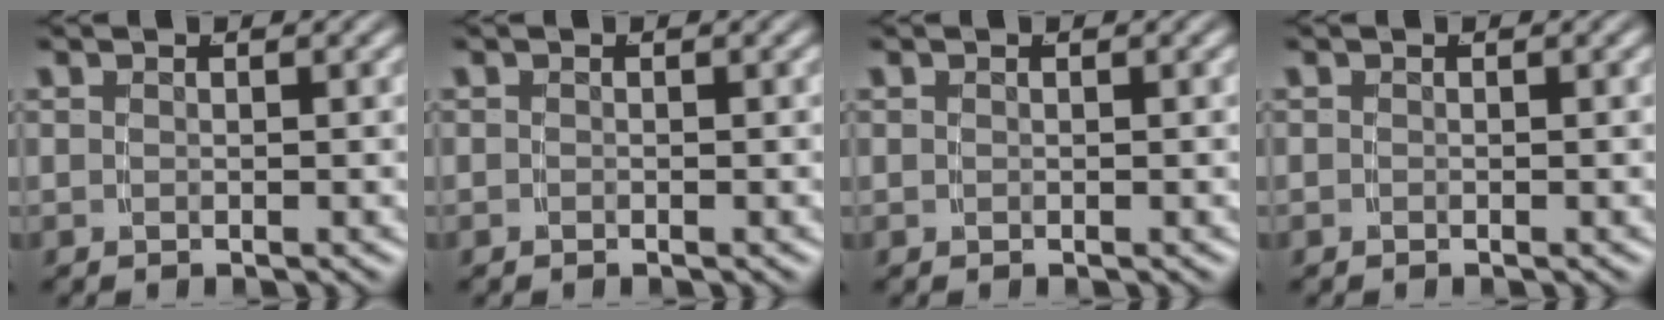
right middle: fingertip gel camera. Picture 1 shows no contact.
{"total": 0.0}
{"total": 0.0}
{"total": 0.0}